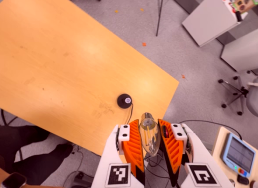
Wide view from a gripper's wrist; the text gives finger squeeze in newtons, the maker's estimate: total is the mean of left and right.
{"total": 12.6, "left": 13.2, "right": 11.9}